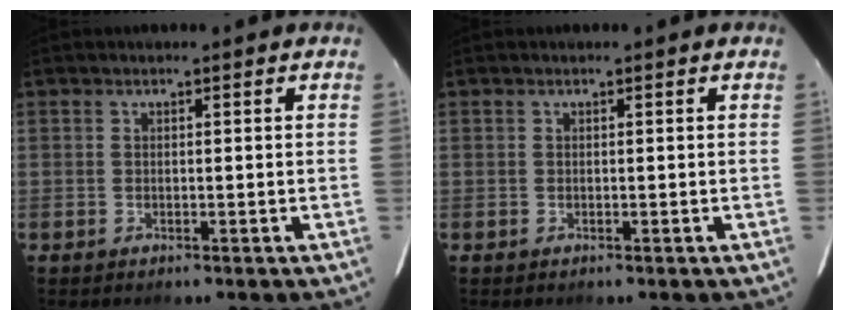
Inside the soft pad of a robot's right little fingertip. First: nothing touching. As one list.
[{"total": 0.0}]